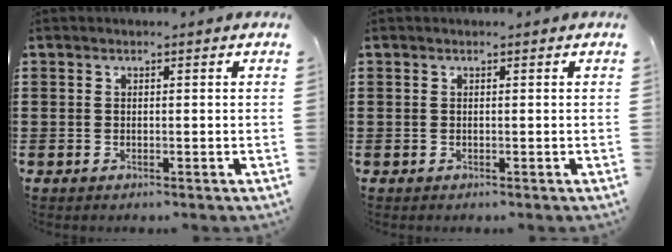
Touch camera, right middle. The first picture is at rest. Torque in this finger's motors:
{"motor_torque": [0.19, -0.42, -0.07, -0.01]}